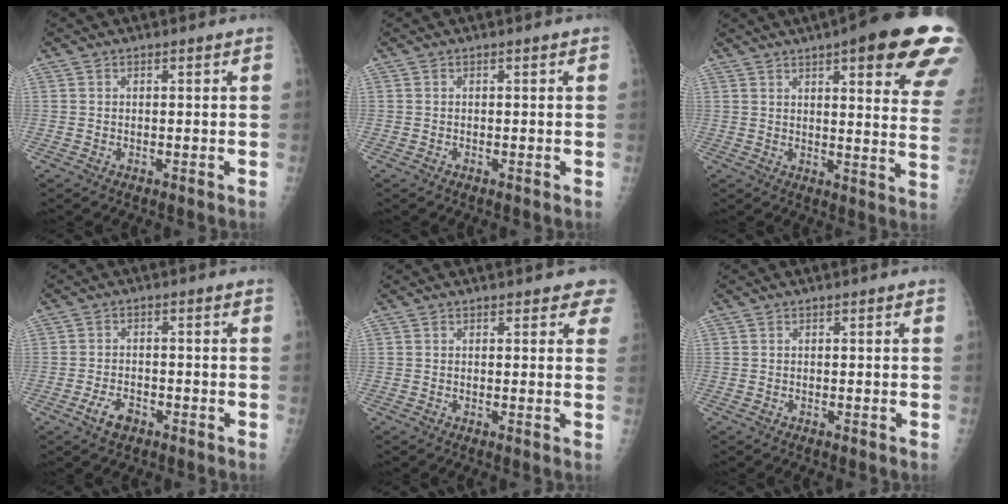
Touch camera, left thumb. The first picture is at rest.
{"total": 0.0}
{"total": 22.8, "force": [13.1, 5.1, 18.0], "torque": [-0.186, -0.032, 0.153]}
{"total": 3.7, "force": [-2.2, 2.0, 2.2], "torque": [-0.042, 0.013, -0.038]}
{"total": 3.2, "force": [2.6, 1.5, 1.3], "torque": [0.015, -0.007, 0.016]}
{"total": 0.0}